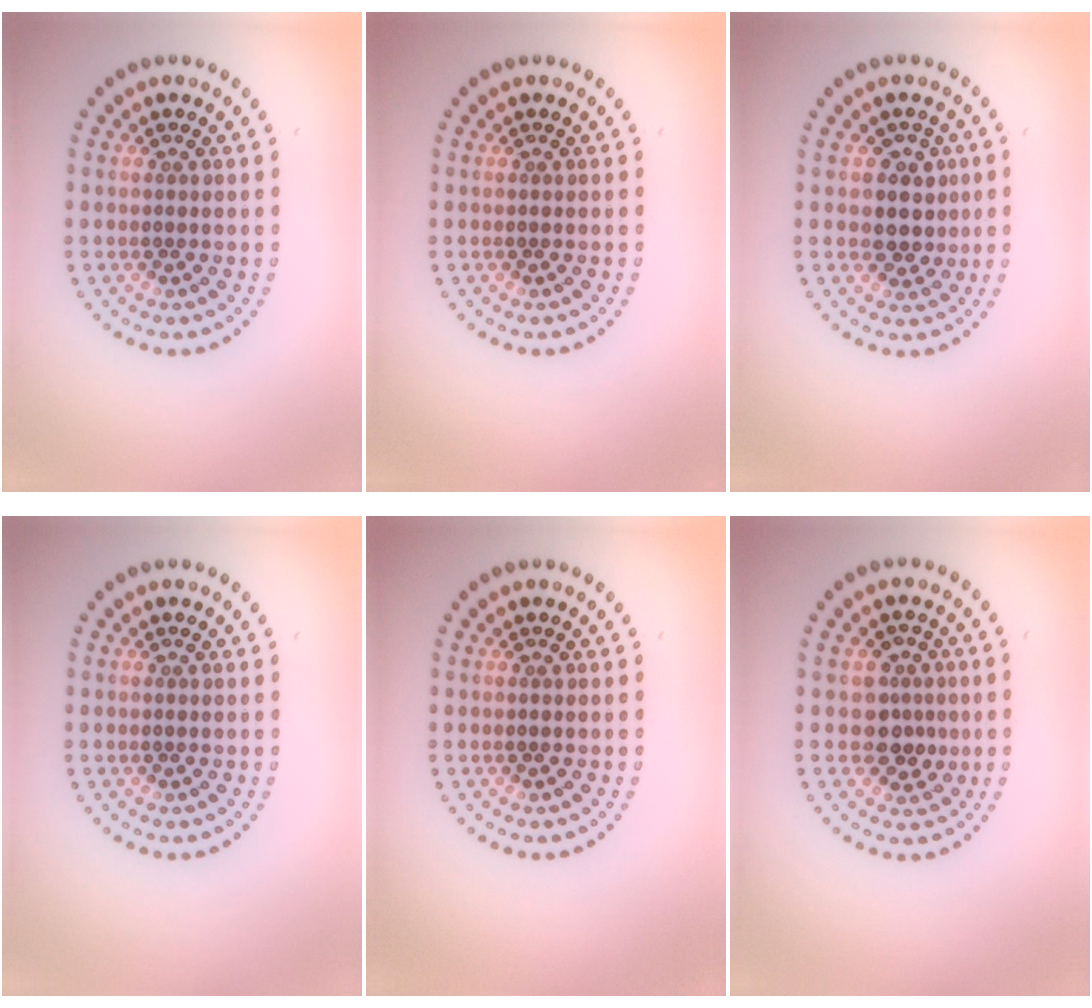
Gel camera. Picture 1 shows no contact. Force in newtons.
{"total": 0.0}
{"total": 2.9, "press": 2.5, "slide": 1.6}
{"total": 0.0}
{"total": 0.0}
{"total": 2.8, "press": 2.5, "slide": 1.2}